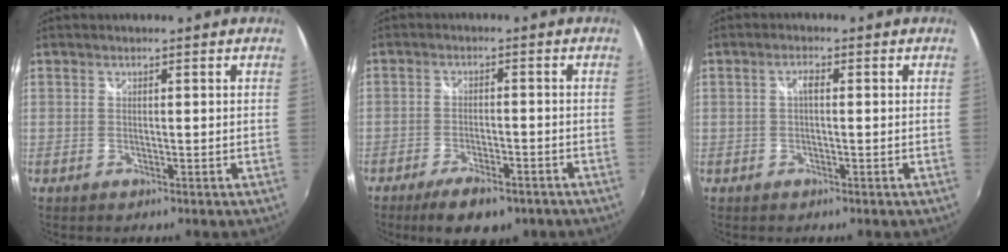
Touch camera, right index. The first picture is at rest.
{"total": 9.0, "force": [-6.4, 3.3, 5.4], "torque": [-0.120, -0.014, -0.097]}
{"total": 1.6, "force": [0.0, 0.6, 1.5], "torque": [-0.028, 0.007, -0.003]}